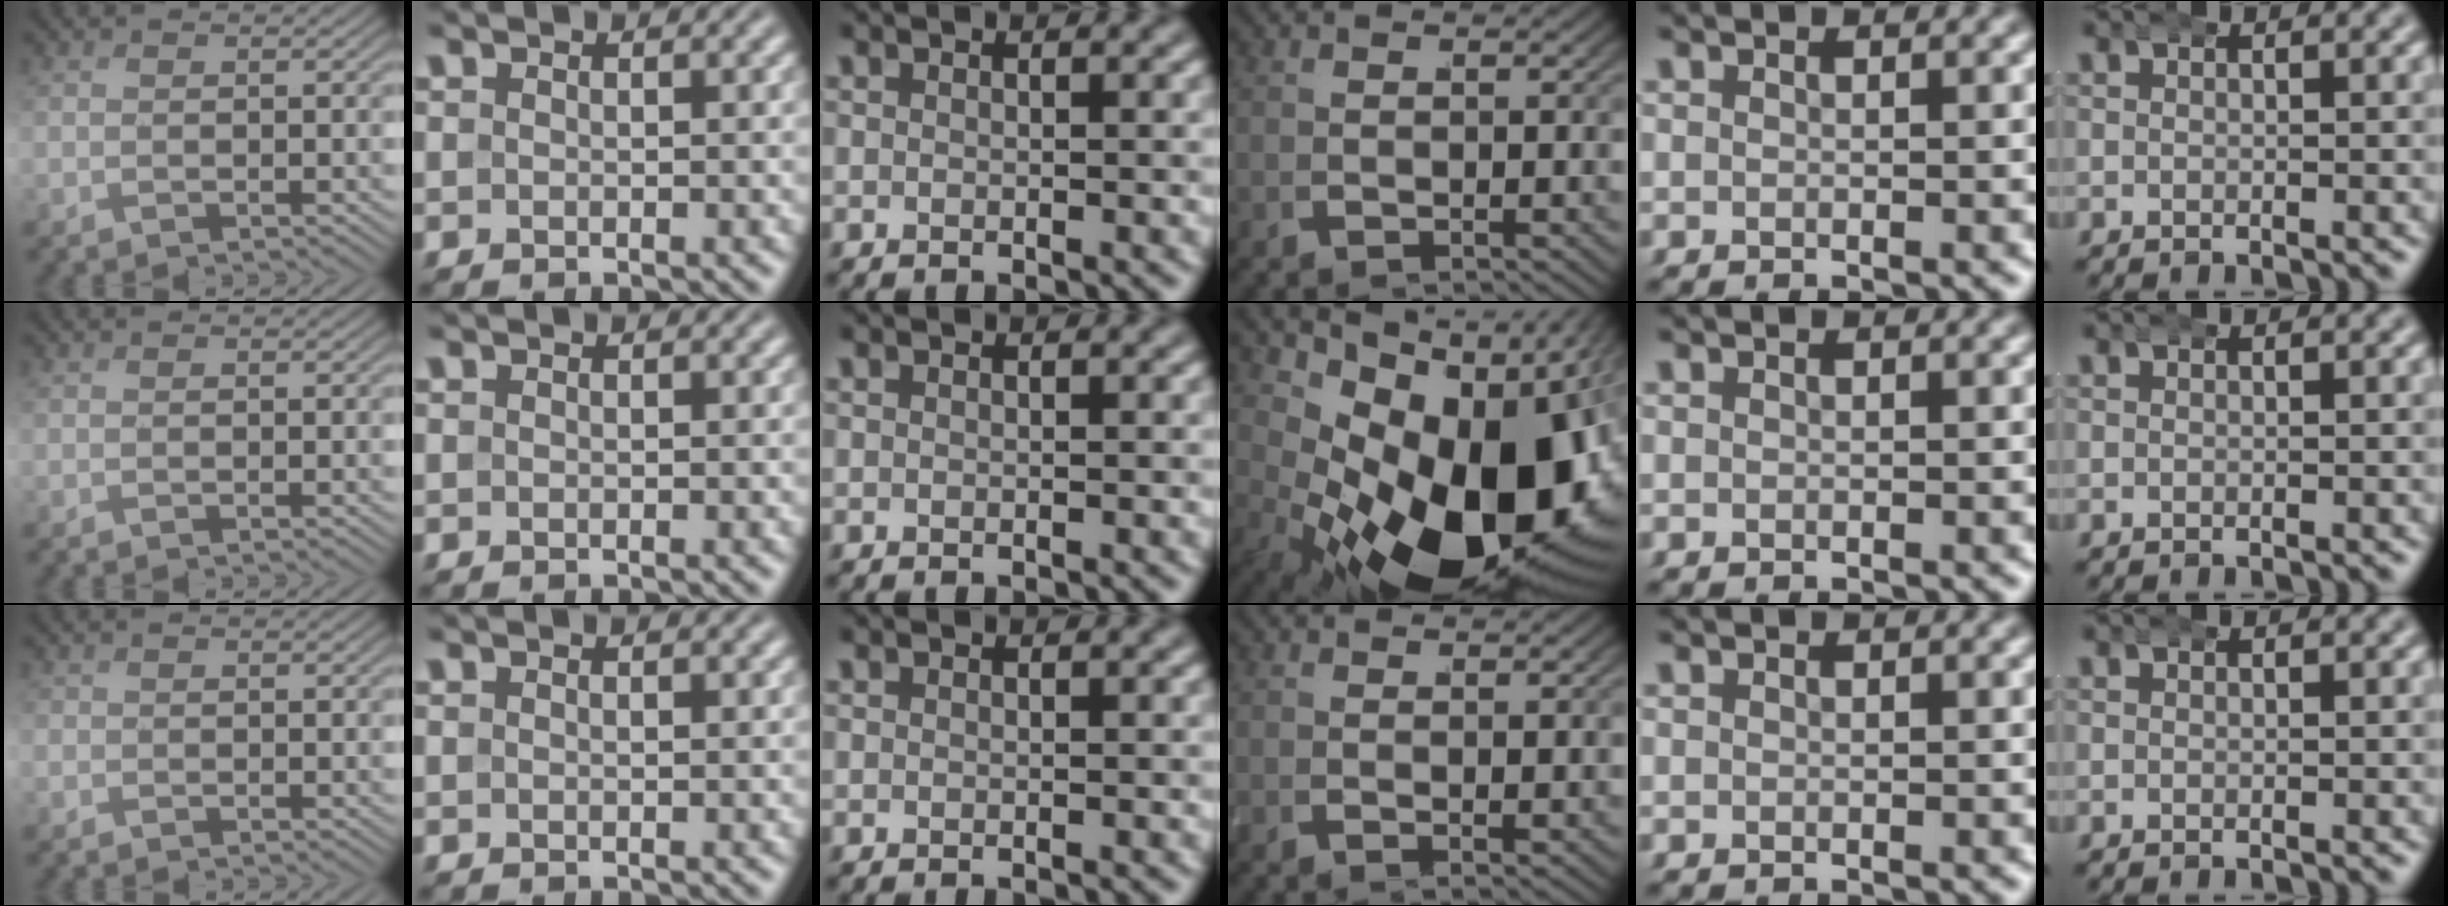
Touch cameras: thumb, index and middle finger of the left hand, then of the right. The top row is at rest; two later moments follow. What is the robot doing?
{"motion": "wrap", "object": "bandana"}